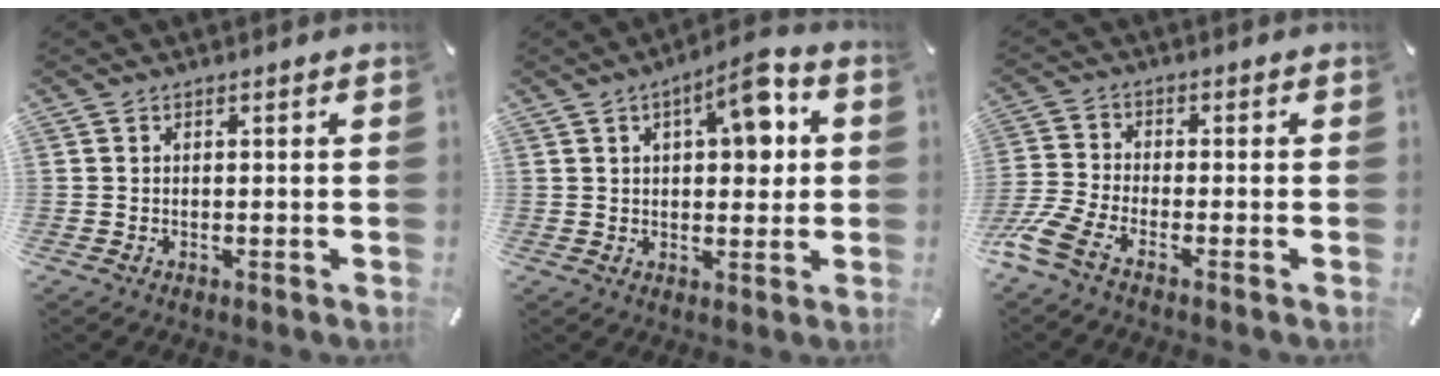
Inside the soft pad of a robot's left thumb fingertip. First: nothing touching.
{"total": 9.8, "force": [3.2, 4.6, 8.0], "torque": [-0.105, -0.009, 0.049]}
{"total": 7.5, "force": [-4.5, 3.1, 5.1], "torque": [-0.139, -0.007, -0.089]}